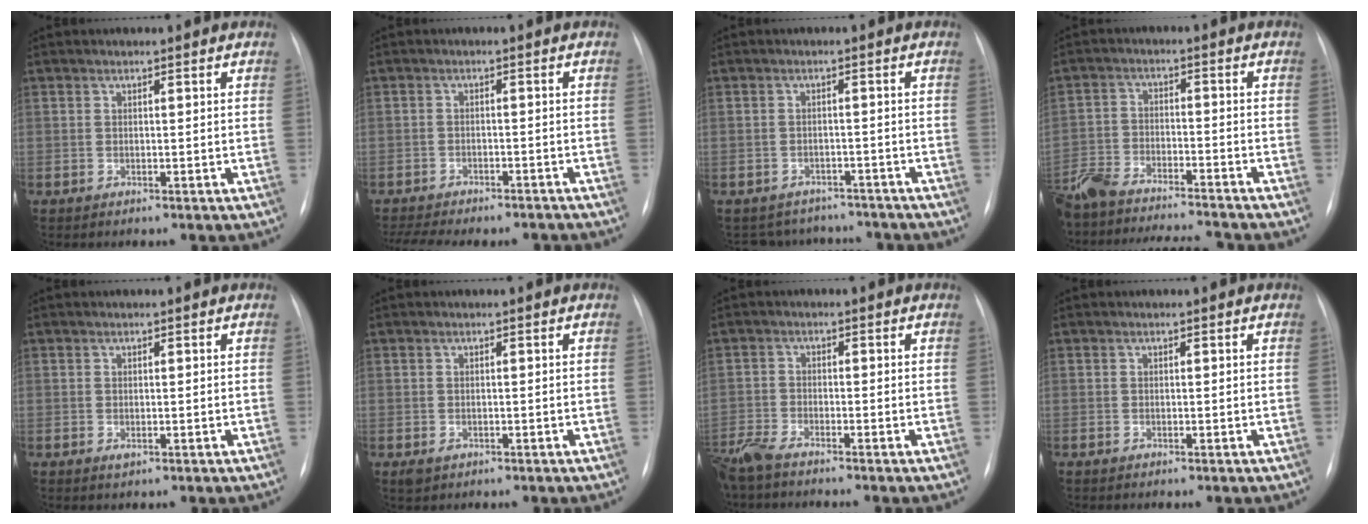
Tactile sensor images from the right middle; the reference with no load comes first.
{"total": 11.1, "force": [-9.8, 3.2, 4.1], "torque": [-0.073, 0.005, -0.128]}
{"total": 7.8, "force": [-7.1, 3.1, 0.3], "torque": [-0.001, 0.019, -0.084]}
{"total": 16.9, "force": [-15.4, 2.1, 6.7], "torque": [-0.140, -0.007, -0.245]}
{"total": 0.6, "force": [-0.1, 0.3, 0.5], "torque": [-0.009, -0.003, 0.001]}
{"total": 1.3, "force": [-0.5, 1.0, 0.6], "torque": [-0.010, 0.001, -0.002]}
{"total": 5.0, "force": [-4.5, 0.2, 2.2], "torque": [-0.044, -0.016, -0.091]}
{"total": 0.0}